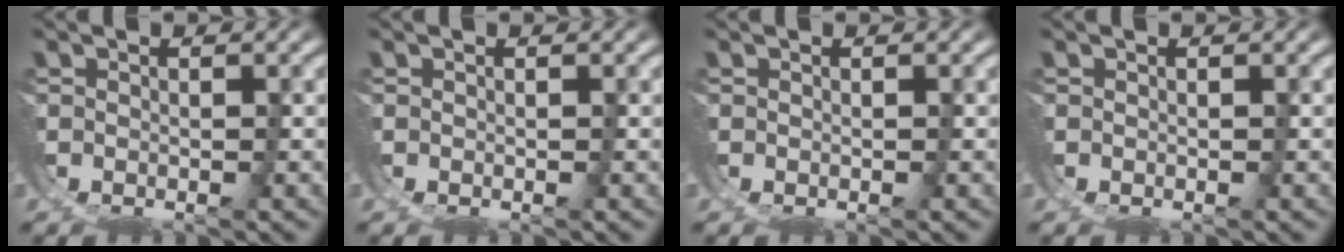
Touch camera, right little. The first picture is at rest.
{"total": 0.0}
{"total": 0.0}
{"total": 0.0}